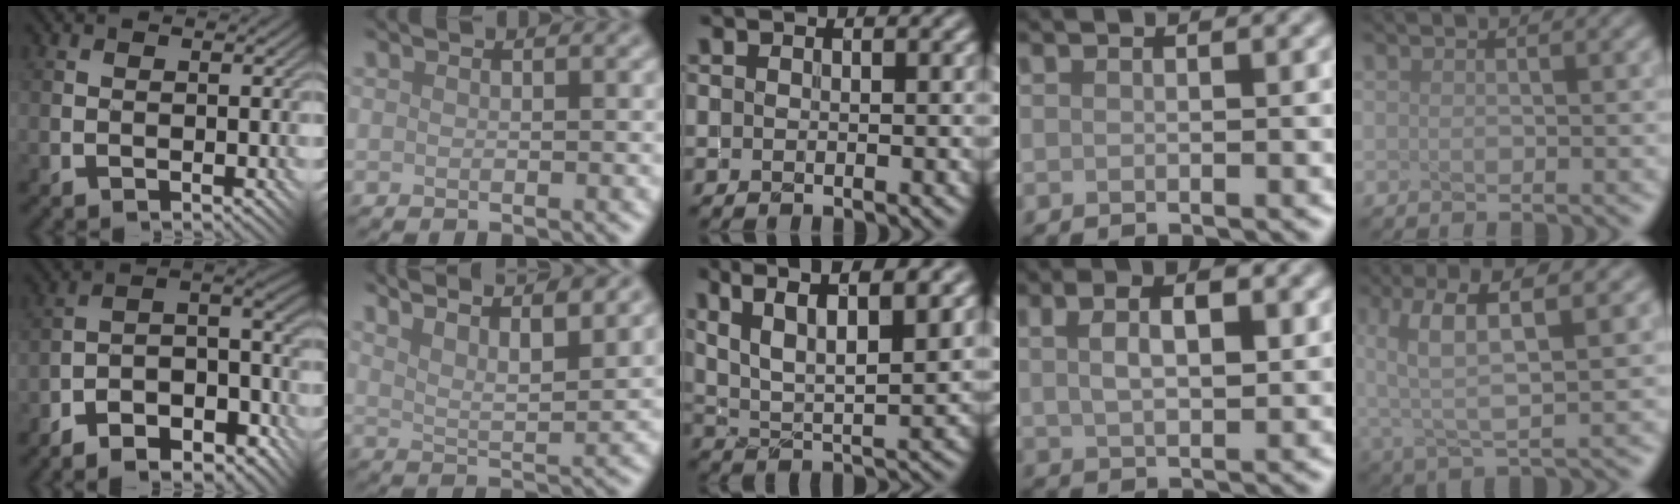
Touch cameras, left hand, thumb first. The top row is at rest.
{"thumb": {"total": 10.3, "force": [-7.0, 4.1, 6.2], "torque": [-0.103, -0.006, -0.125]}, "index": {"total": 9.5, "force": [7.6, 2.5, 5.1], "torque": [-0.053, 0.022, 0.073]}, "middle": {"total": 7.2, "force": [4.2, 2.0, 5.5], "torque": [-0.101, 0.005, 0.080]}, "ring": {"total": 5.3, "force": [1.7, 2.9, 4.2], "torque": [-0.073, 0.004, 0.023]}, "little": {"total": 4.4, "force": [0.7, 0.6, 4.4], "torque": [-0.122, 0.003, 0.048]}}